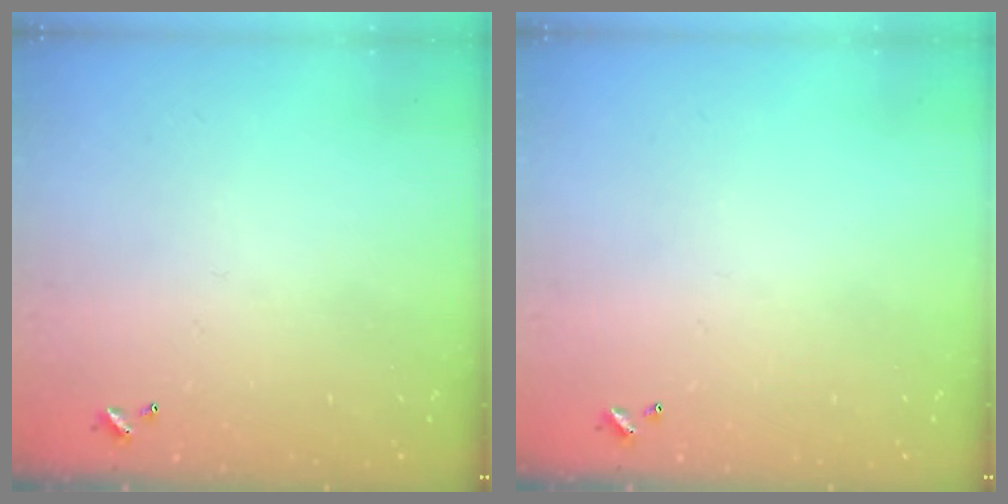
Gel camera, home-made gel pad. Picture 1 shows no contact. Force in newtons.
{"total": 0.0}